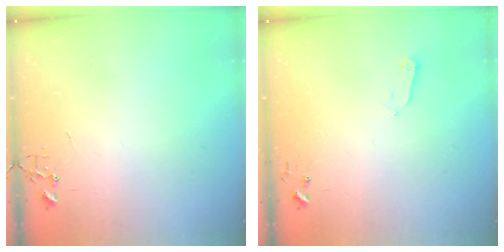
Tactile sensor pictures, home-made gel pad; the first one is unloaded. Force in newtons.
{"total": 2.7, "press": 2.6, "slide": 0.4}